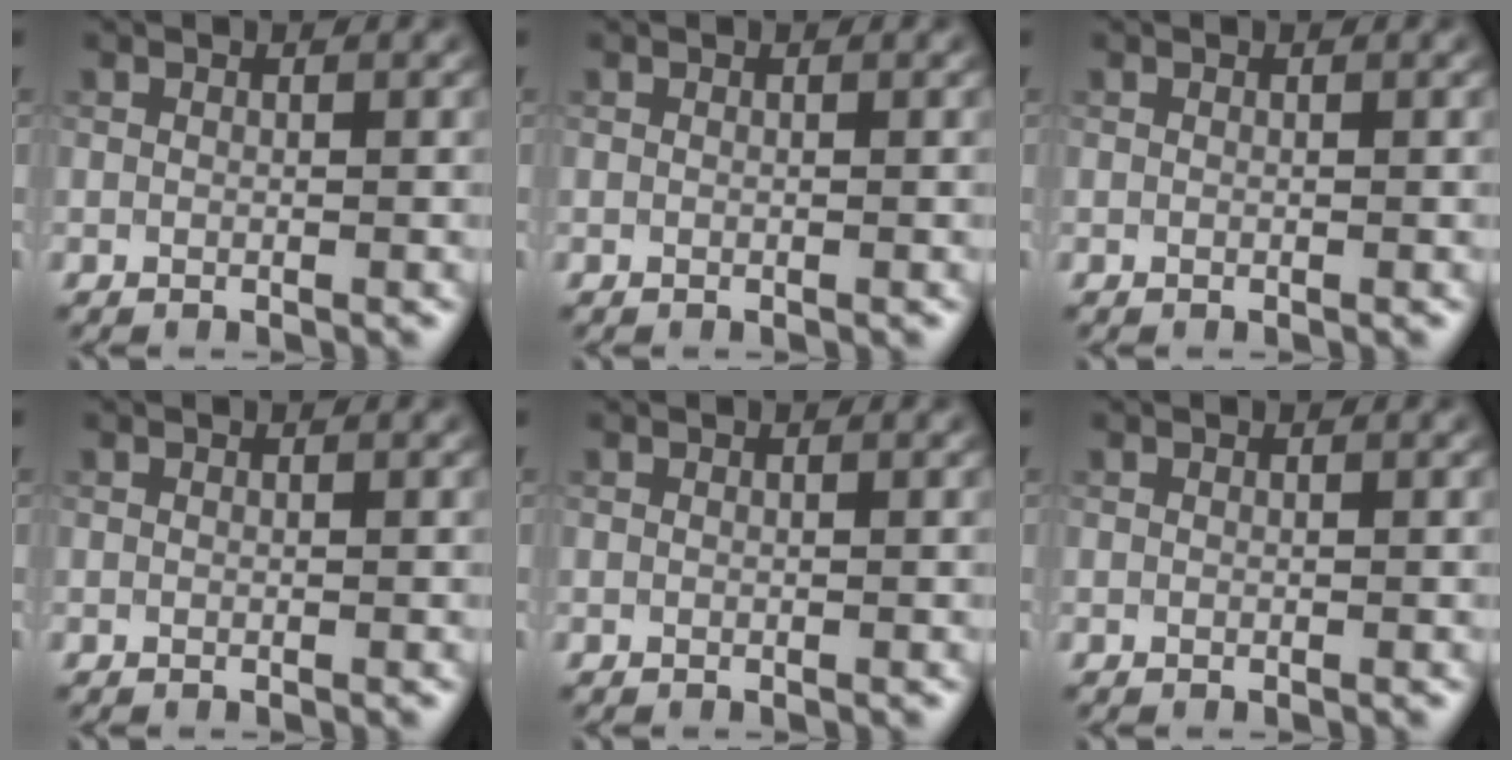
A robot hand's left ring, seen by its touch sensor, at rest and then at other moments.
{"total": 0.0}
{"total": 0.0}
{"total": 0.0}
{"total": 0.0}
{"total": 0.0}